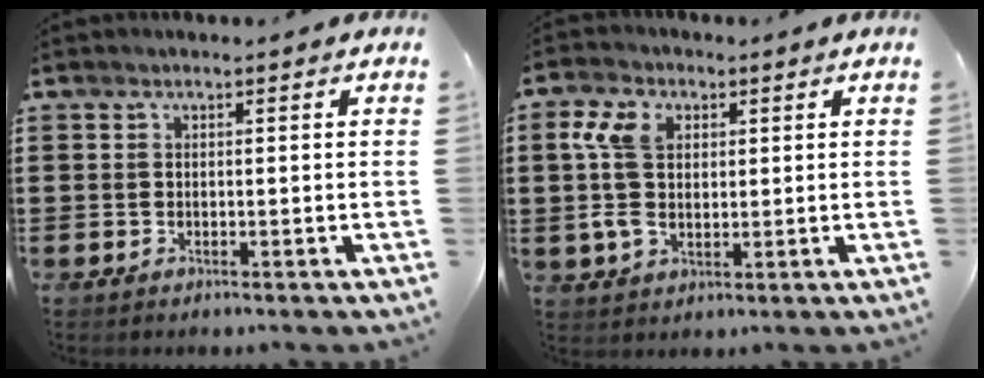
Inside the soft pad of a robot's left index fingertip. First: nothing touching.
{"total": 7.6, "force": [1.6, 5.3, 5.2], "torque": [-0.134, 0.013, 0.024]}